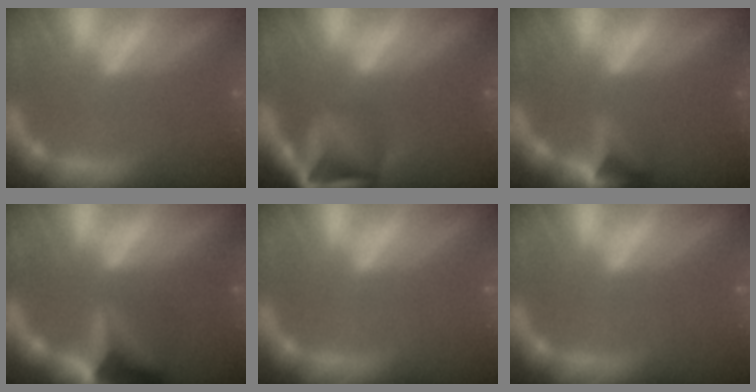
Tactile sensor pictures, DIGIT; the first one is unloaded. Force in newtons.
{"total": 6.9}
{"total": 3.9}
{"total": 7.4}
{"total": 0.0}
{"total": 0.0}